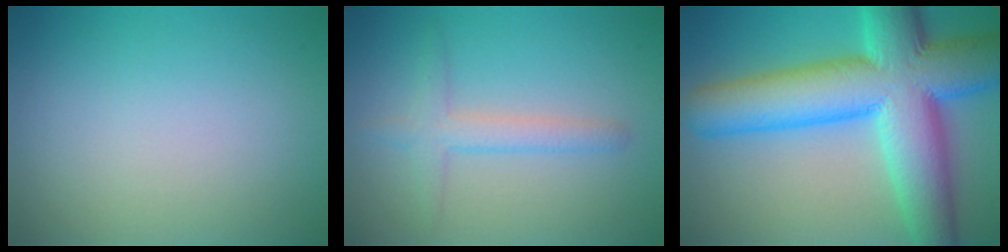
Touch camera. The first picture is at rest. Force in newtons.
{"total": 2.4, "press": 2.4, "slide": 0.1}
{"total": 14.6, "press": 14.6, "slide": 0.4}